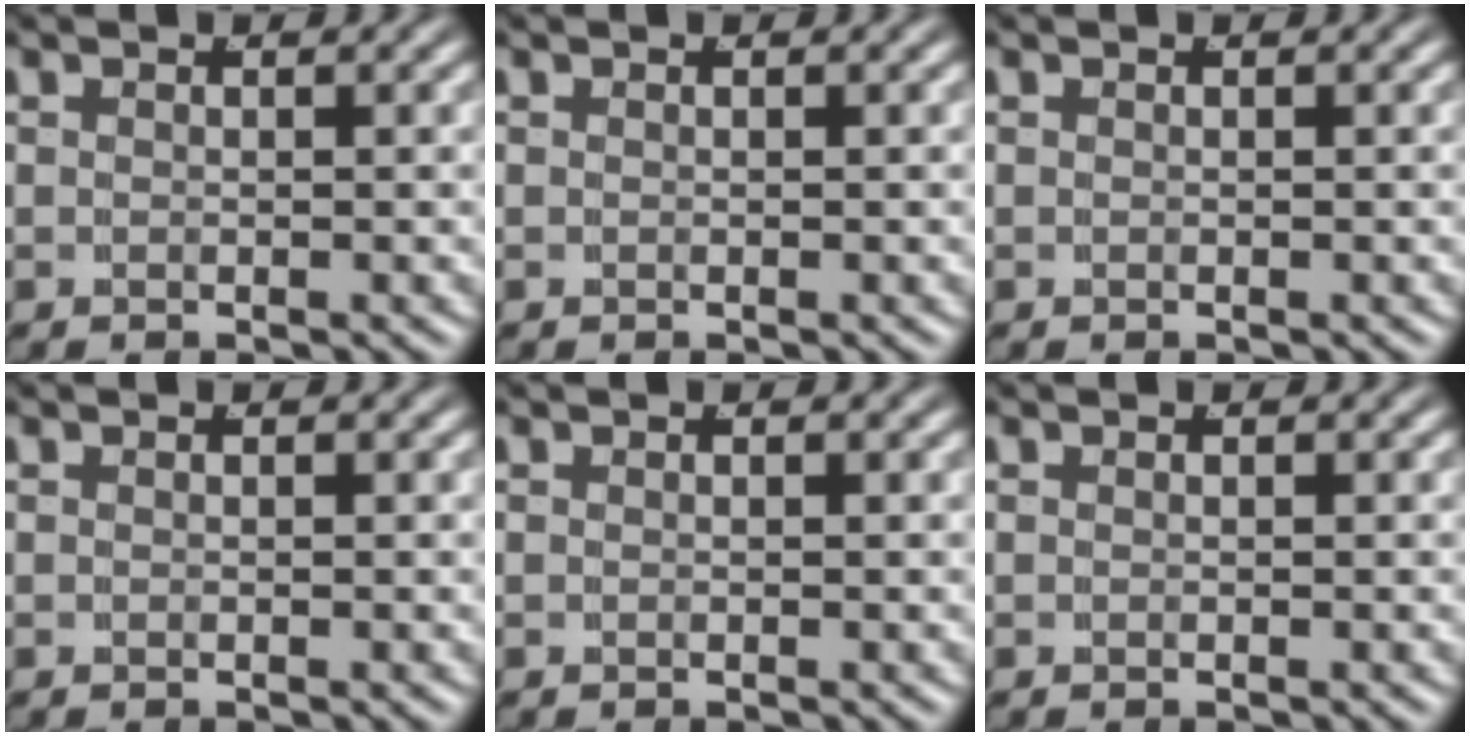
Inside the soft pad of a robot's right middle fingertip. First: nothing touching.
{"total": 0.0}
{"total": 0.0}
{"total": 0.0}
{"total": 0.0}
{"total": 0.0}